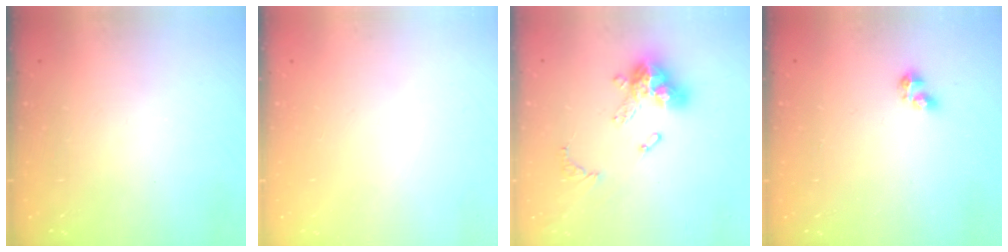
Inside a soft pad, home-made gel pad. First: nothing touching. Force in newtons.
{"total": 0.0}
{"total": 14.6, "press": 14.6, "slide": 1.6}
{"total": 2.8, "press": 2.7, "slide": 0.5}